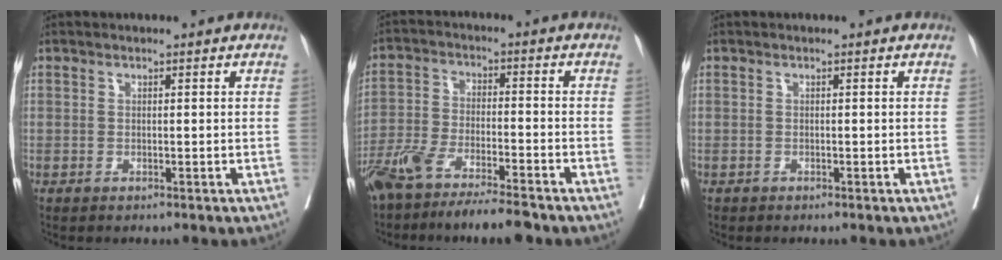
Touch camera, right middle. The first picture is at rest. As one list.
[{"total": 12.3, "force": [-9.9, 1.6, 7.1], "torque": [-0.127, -0.021, -0.168]}, {"total": 0.0}]